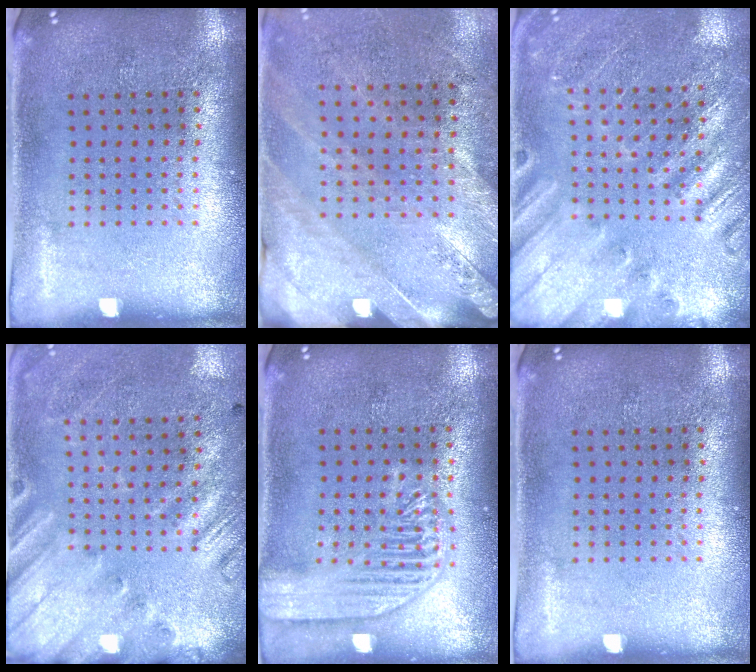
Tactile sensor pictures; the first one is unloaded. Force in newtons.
{"total": 2.5, "press": 2.2, "slide": 1.2}
{"total": 2.4, "press": 2.4, "slide": 0.3}
{"total": 2.6, "press": 1.8, "slide": 1.8}
{"total": 3.5, "press": 3.4, "slide": 0.4}
{"total": 0.0}